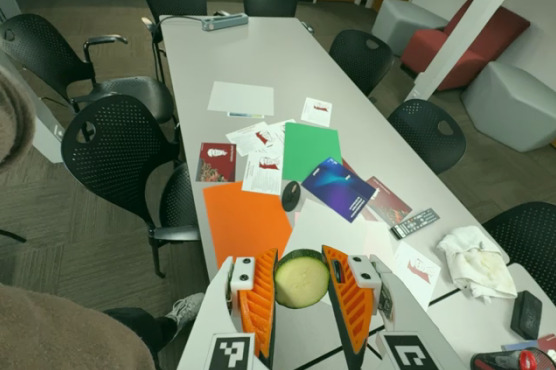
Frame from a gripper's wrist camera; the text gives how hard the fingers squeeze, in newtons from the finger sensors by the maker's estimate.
{"total": 15.7, "left": 17.2, "right": 14.2}